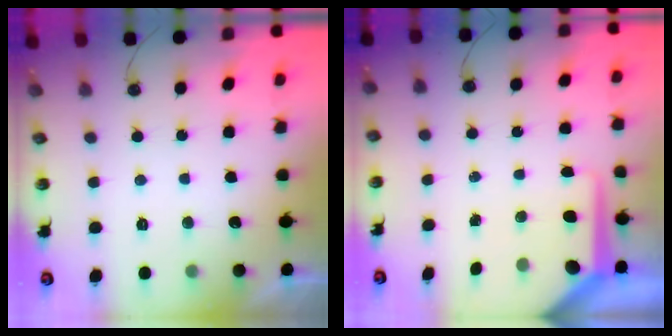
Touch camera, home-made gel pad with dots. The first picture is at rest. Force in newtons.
{"total": 9.0, "press": 8.9, "slide": 0.7}